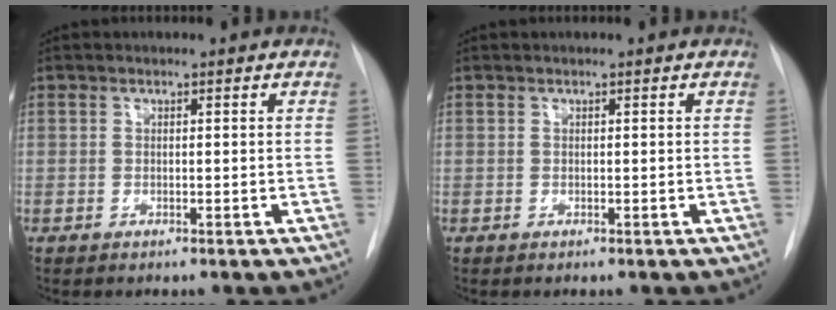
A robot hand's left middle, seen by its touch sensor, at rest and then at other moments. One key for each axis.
{"total": 0.0}